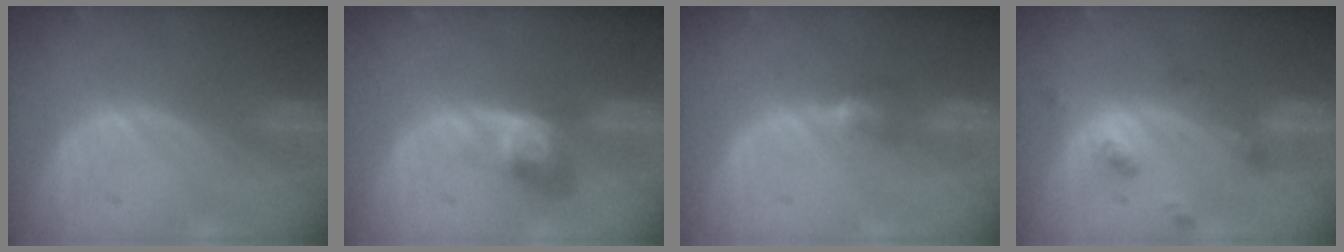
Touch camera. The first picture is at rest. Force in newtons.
{"total": 3.9, "press": 3.9, "slide": 0.2}
{"total": 2.8, "press": 2.7, "slide": 0.9}
{"total": 4.9, "press": 4.4, "slide": 2.3}